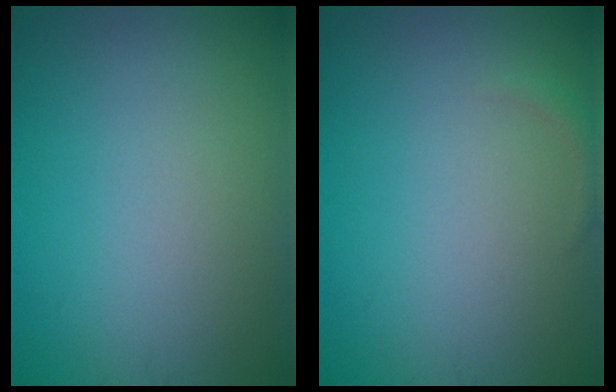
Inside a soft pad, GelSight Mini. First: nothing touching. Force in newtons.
{"total": 0.7, "press": 0.7, "slide": 0.1}